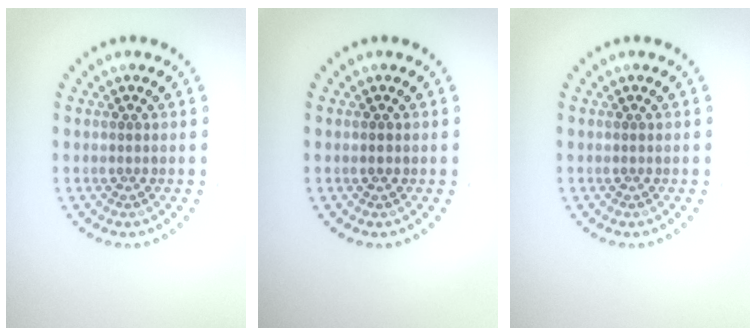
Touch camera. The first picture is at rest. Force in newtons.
{"total": 0.7, "press": 0.7, "slide": 0.1}
{"total": 0.0}